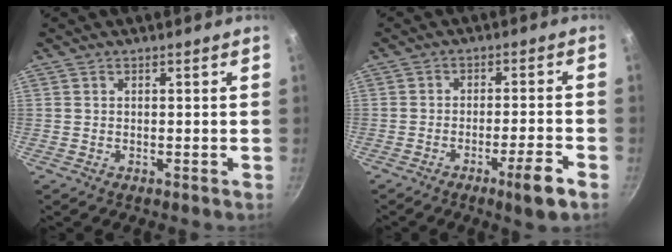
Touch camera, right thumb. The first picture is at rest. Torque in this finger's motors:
{"motor_torque": [4.17, 0.83, 1.63, -1.14, 0.71]}